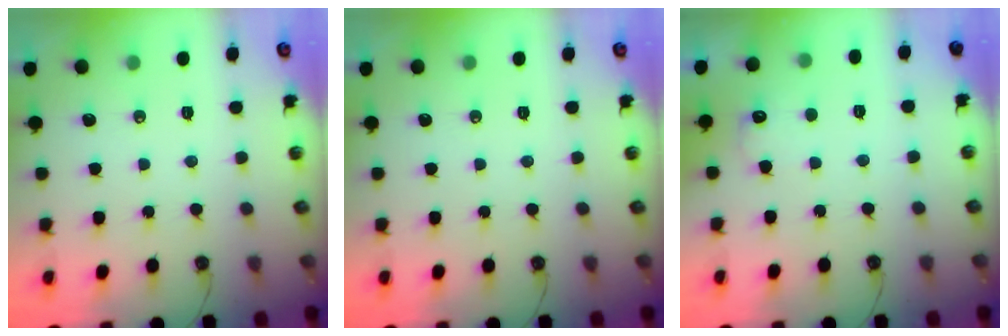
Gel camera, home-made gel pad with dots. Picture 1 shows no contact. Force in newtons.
{"total": 0.0}
{"total": 6.6, "press": 6.6, "slide": 0.5}